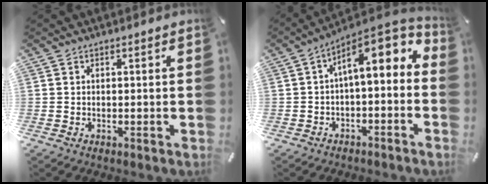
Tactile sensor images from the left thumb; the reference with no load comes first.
{"total": 10.4, "force": [2.8, 4.6, 8.9], "torque": [-0.130, -0.021, 0.044]}